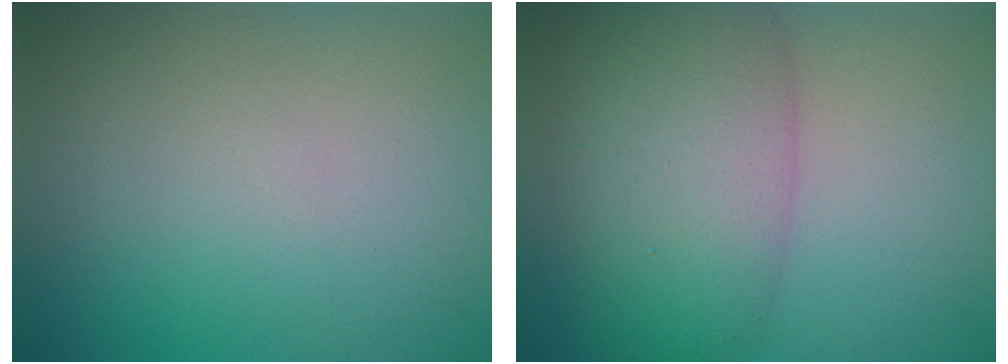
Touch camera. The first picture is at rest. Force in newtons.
{"total": 7.6, "press": 7.6, "slide": 0.2}